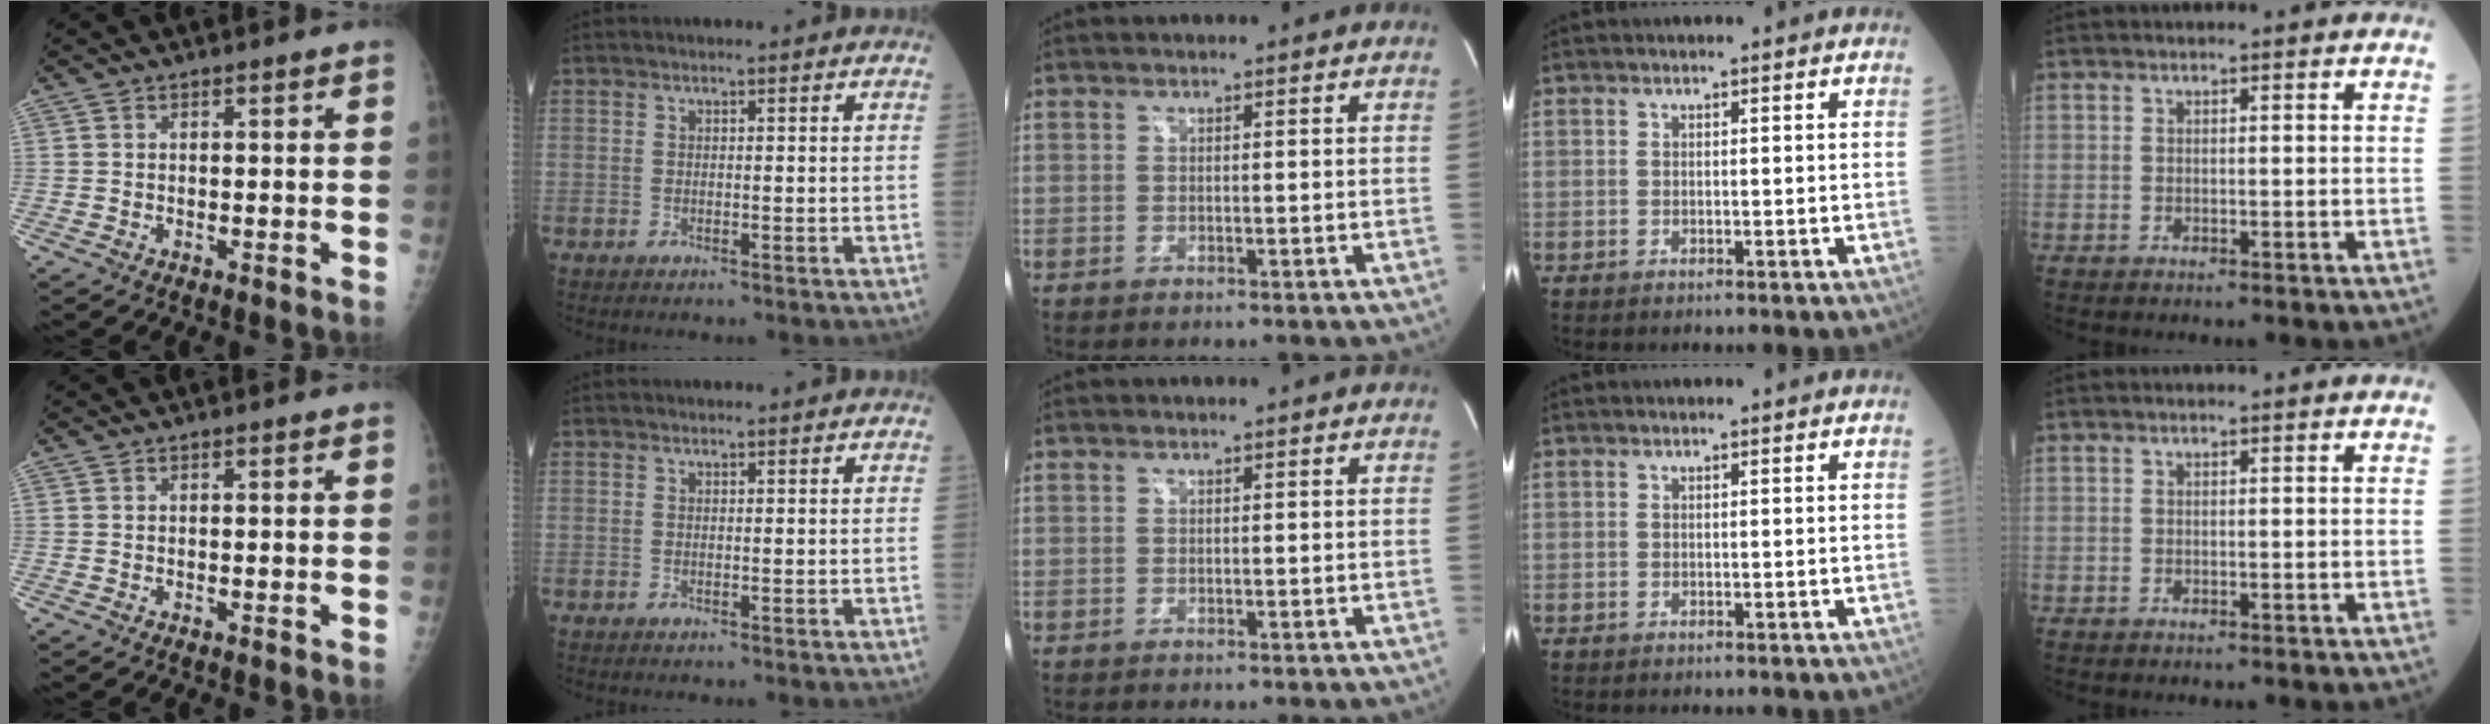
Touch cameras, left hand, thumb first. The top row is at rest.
{}